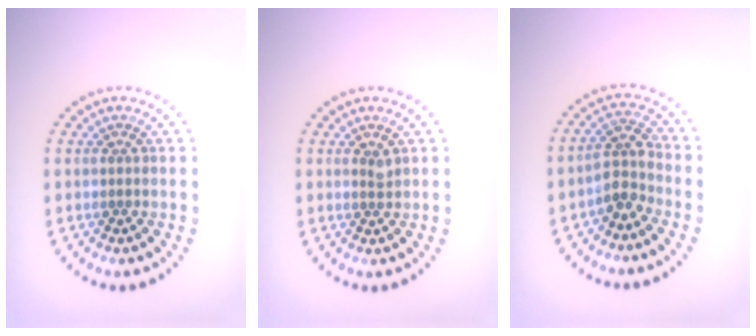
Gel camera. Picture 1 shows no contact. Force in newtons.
{"total": 0.8, "press": 0.5, "slide": 0.6}
{"total": 2.7, "press": 2.2, "slide": 1.6}